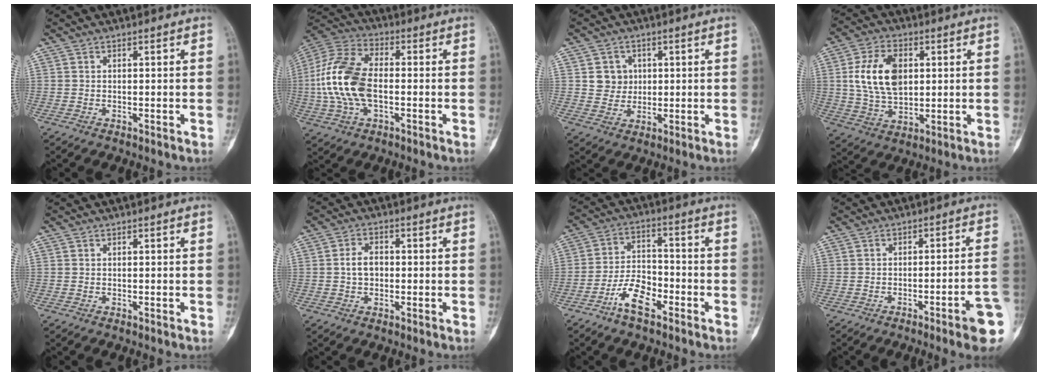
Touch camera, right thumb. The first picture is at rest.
{"total": 16.1, "force": [-1.1, 9.0, 13.2], "torque": [-0.285, 0.023, -0.024]}
{"total": 4.9, "force": [1.2, 4.6, 1.2], "torque": [0.006, 0.000, 0.019]}
{"total": 13.1, "force": [2.5, 8.3, 9.8], "torque": [-0.167, -0.004, 0.049]}
{"total": 0.0}
{"total": 4.2, "force": [-0.1, 2.9, 2.9], "torque": [-0.050, 0.012, -0.004]}
{"total": 8.4, "force": [-4.9, 3.8, 5.6], "torque": [-0.096, 0.033, -0.095]}
{"total": 9.2, "force": [-4.1, 0.8, 8.2], "torque": [-0.096, 0.022, -0.052]}